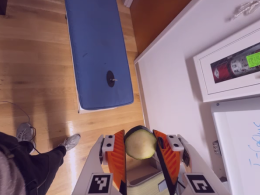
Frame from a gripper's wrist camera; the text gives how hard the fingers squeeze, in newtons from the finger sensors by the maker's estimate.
{"total": 9.5, "left": 9.3, "right": 9.8}